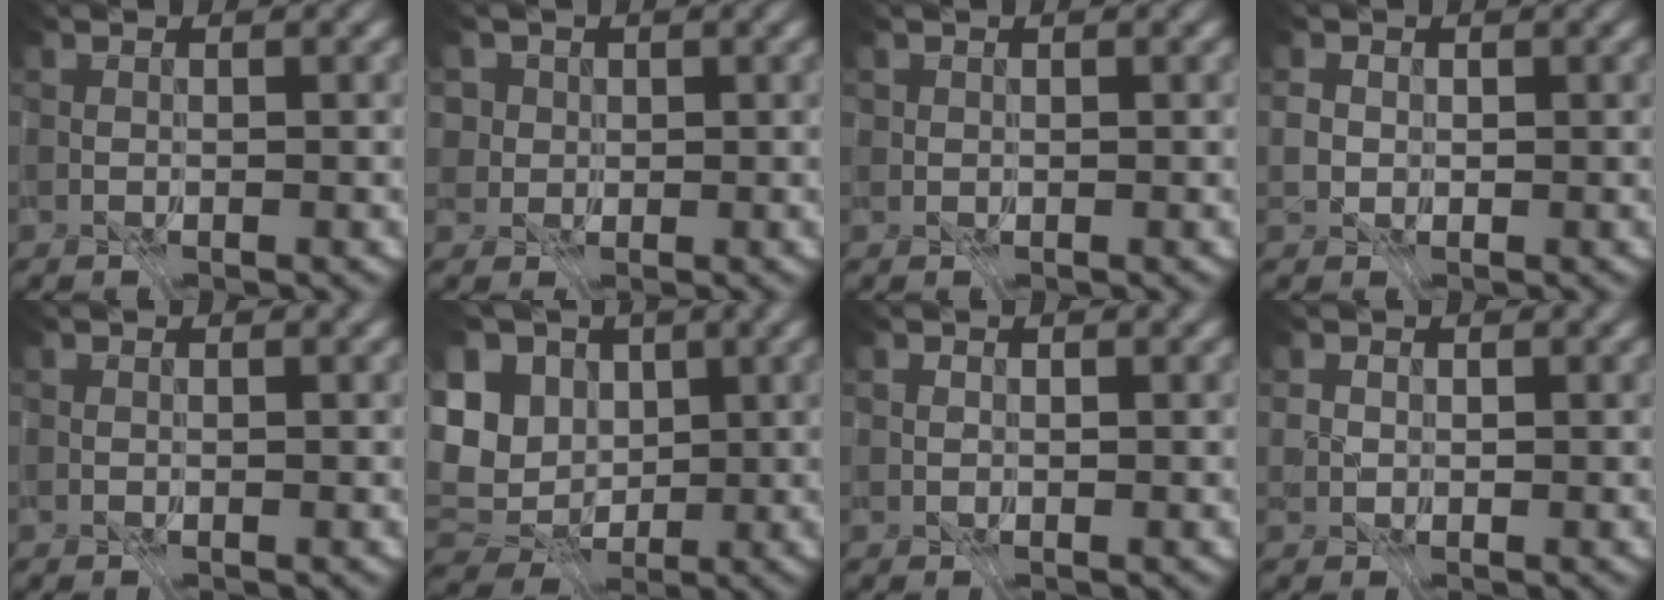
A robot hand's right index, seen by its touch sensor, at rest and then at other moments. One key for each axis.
{"total": 5.0, "fx": 2.4, "fy": 3.8, "fz": 2.2, "tx": -0.042, "ty": 0.001, "tz": 0.023}
{"total": 1.8, "fx": 1.0, "fy": 1.3, "fz": 0.7, "tx": -0.013, "ty": 0.005, "tz": 0.011}
{"total": 2.4, "fx": 1.3, "fy": 1.8, "fz": 0.9, "tx": 0.002, "ty": 0.003, "tz": 0.006}
{"total": 0.0}
{"total": 7.4, "fx": -0.1, "fy": 5.6, "fz": 4.9, "tx": -0.089, "ty": -0.006, "tz": 0.004}
{"total": 2.3, "fx": 1.2, "fy": 1.6, "fz": 1.1, "tx": -0.015, "ty": 0.008, "tz": 0.011}
{"total": 1.9, "fx": 1.0, "fy": 1.4, "fz": 0.8, "tx": -0.006, "ty": 0.003, "tz": 0.011}